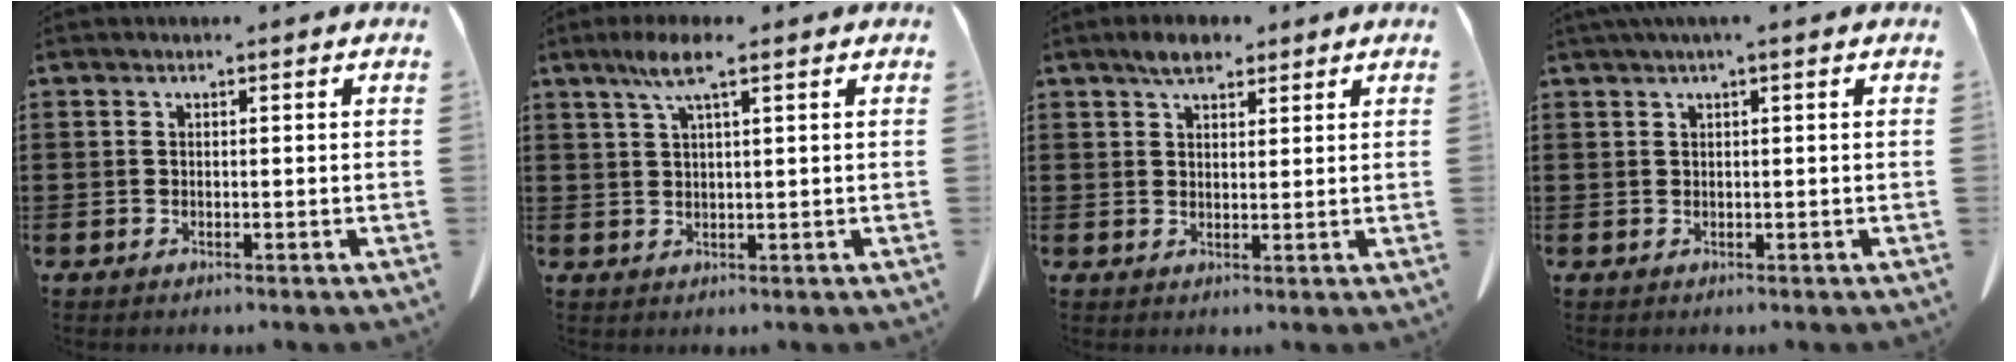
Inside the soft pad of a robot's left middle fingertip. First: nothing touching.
{"total": 5.2, "force": [2.8, 0.6, 4.4], "torque": [-0.091, 0.005, 0.047]}
{"total": 3.7, "force": [2.8, 1.5, 2.0], "torque": [-0.036, 0.004, 0.050]}
{"total": 1.3, "force": [0.6, 0.0, 1.2], "torque": [-0.024, -0.001, 0.011]}